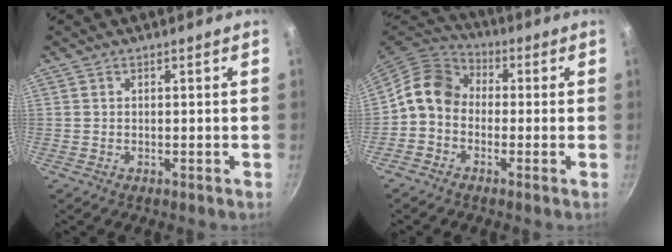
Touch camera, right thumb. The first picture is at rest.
{"total": 8.9, "force": [-0.9, 7.3, 5.1], "torque": [-0.074, 0.037, -0.043]}